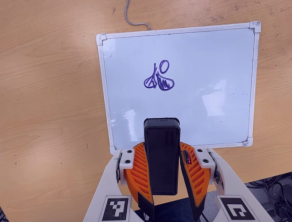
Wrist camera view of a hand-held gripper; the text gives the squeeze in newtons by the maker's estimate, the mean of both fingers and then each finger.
{"total": 10.3, "left": 8.2, "right": 12.4}